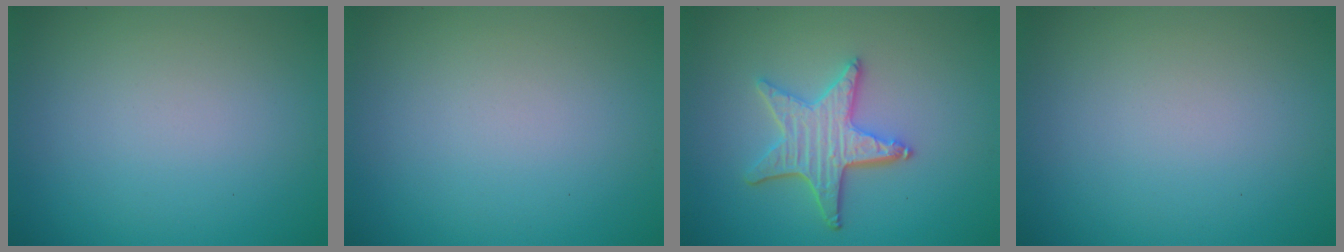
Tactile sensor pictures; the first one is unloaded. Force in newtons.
{"total": 0.0}
{"total": 4.3, "press": 3.7, "slide": 2.2}
{"total": 0.0}